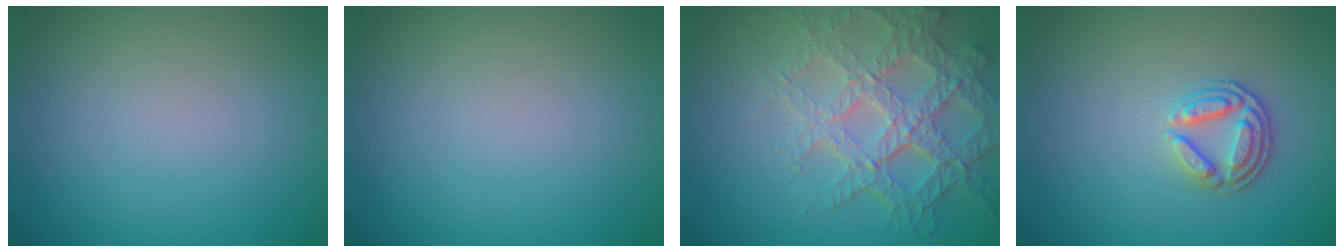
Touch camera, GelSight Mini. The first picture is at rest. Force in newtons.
{"total": 0.0}
{"total": 6.7, "press": 5.2, "slide": 4.2}
{"total": 2.9, "press": 2.5, "slide": 1.6}